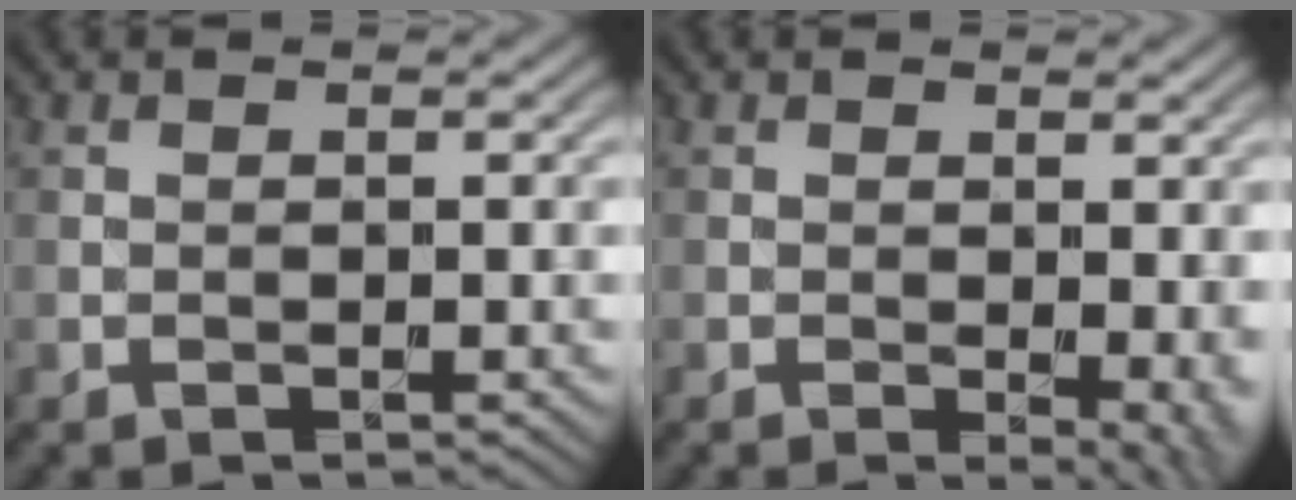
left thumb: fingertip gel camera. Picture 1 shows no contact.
{"total": 4.1, "force": [-0.3, 1.6, 3.8], "torque": [-0.043, -0.007, -0.002]}